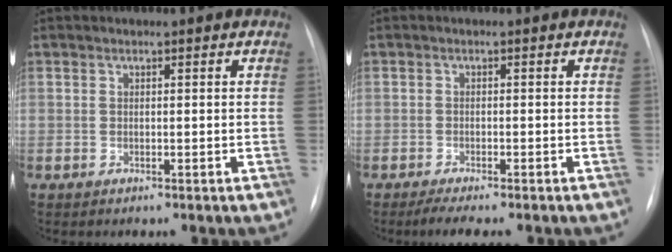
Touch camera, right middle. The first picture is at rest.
{"total": 3.6, "force": [-2.9, 0.7, 2.1], "torque": [-0.038, -0.010, -0.041]}